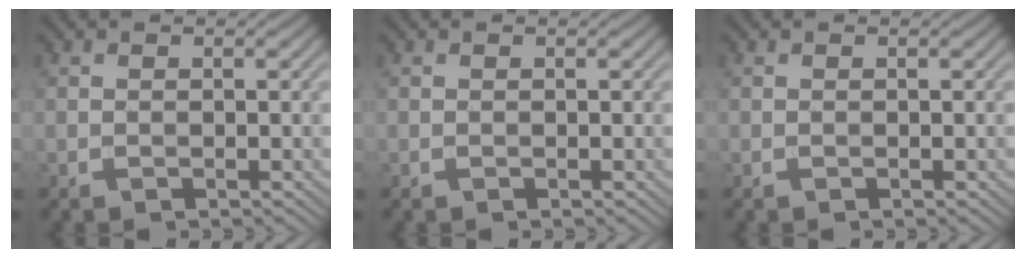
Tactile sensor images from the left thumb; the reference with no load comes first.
{"total": 0.0}
{"total": 0.0}